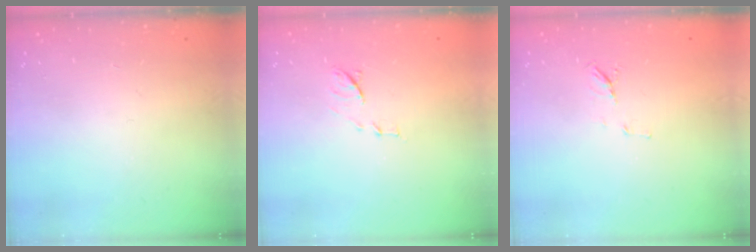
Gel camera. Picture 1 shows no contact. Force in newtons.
{"total": 7.9, "press": 7.9, "slide": 0.7}
{"total": 5.4, "press": 5.2, "slide": 1.3}